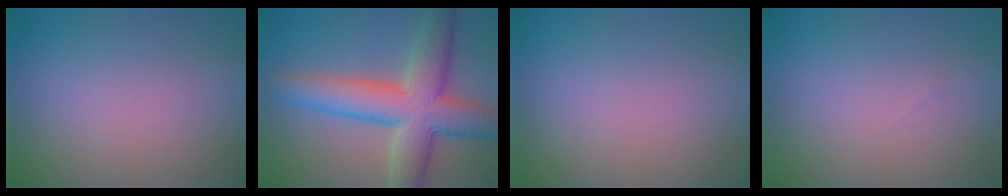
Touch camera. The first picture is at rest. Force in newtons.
{"total": 9.9, "press": 9.9, "slide": 0.4}
{"total": 0.0}
{"total": 0.0}